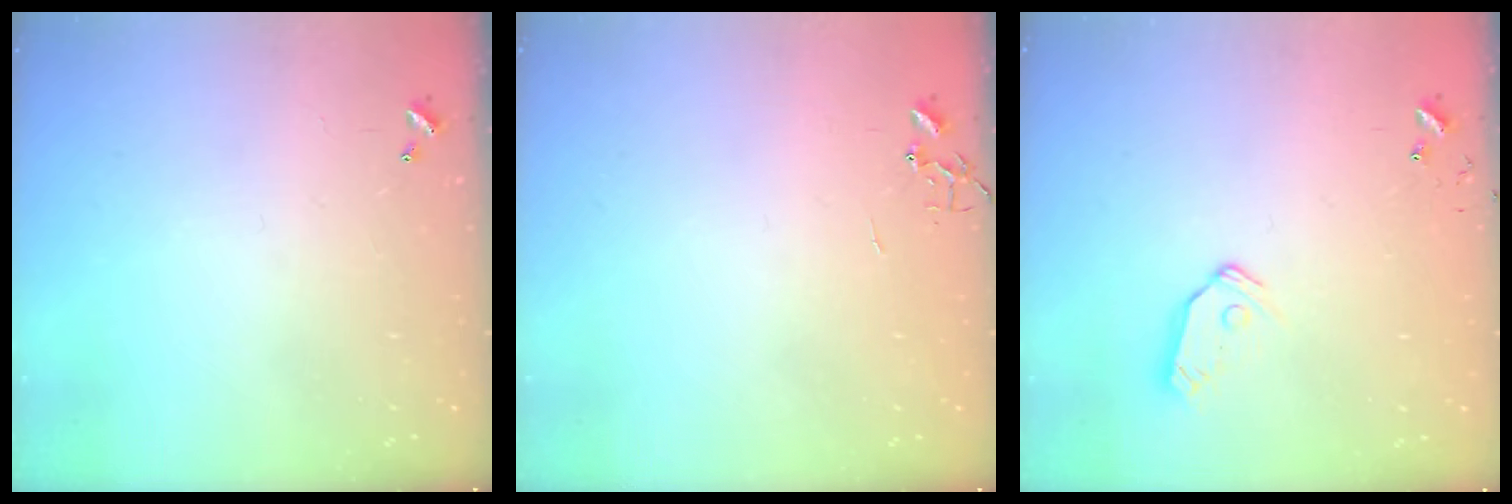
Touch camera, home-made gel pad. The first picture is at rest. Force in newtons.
{"total": 0.0}
{"total": 8.1, "press": 8.1, "slide": 0.7}